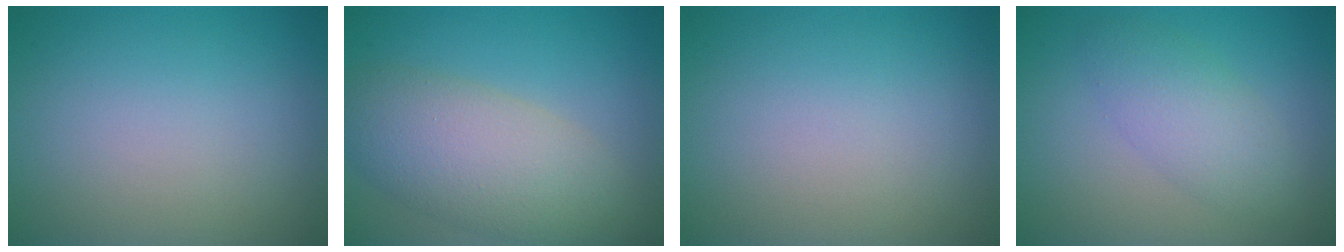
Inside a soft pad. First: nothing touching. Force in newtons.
{"total": 6.9, "press": 6.9, "slide": 0.5}
{"total": 0.0}
{"total": 3.5, "press": 3.5, "slide": 0.1}